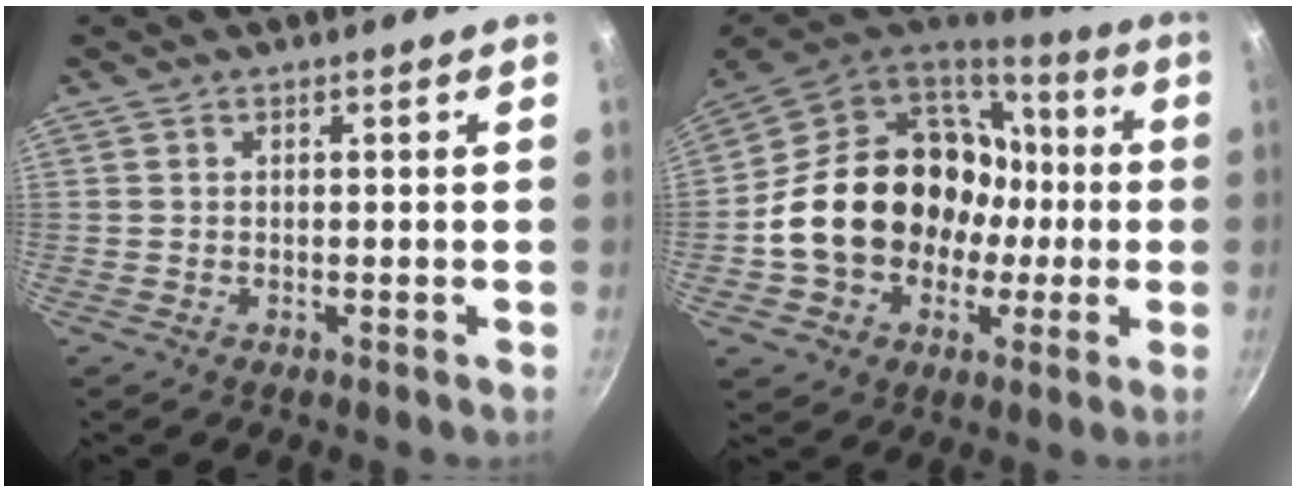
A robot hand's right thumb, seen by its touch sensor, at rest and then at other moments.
{"total": 23.9, "force": [-0.8, 19.3, 14.0], "torque": [-0.224, 0.054, 0.006]}